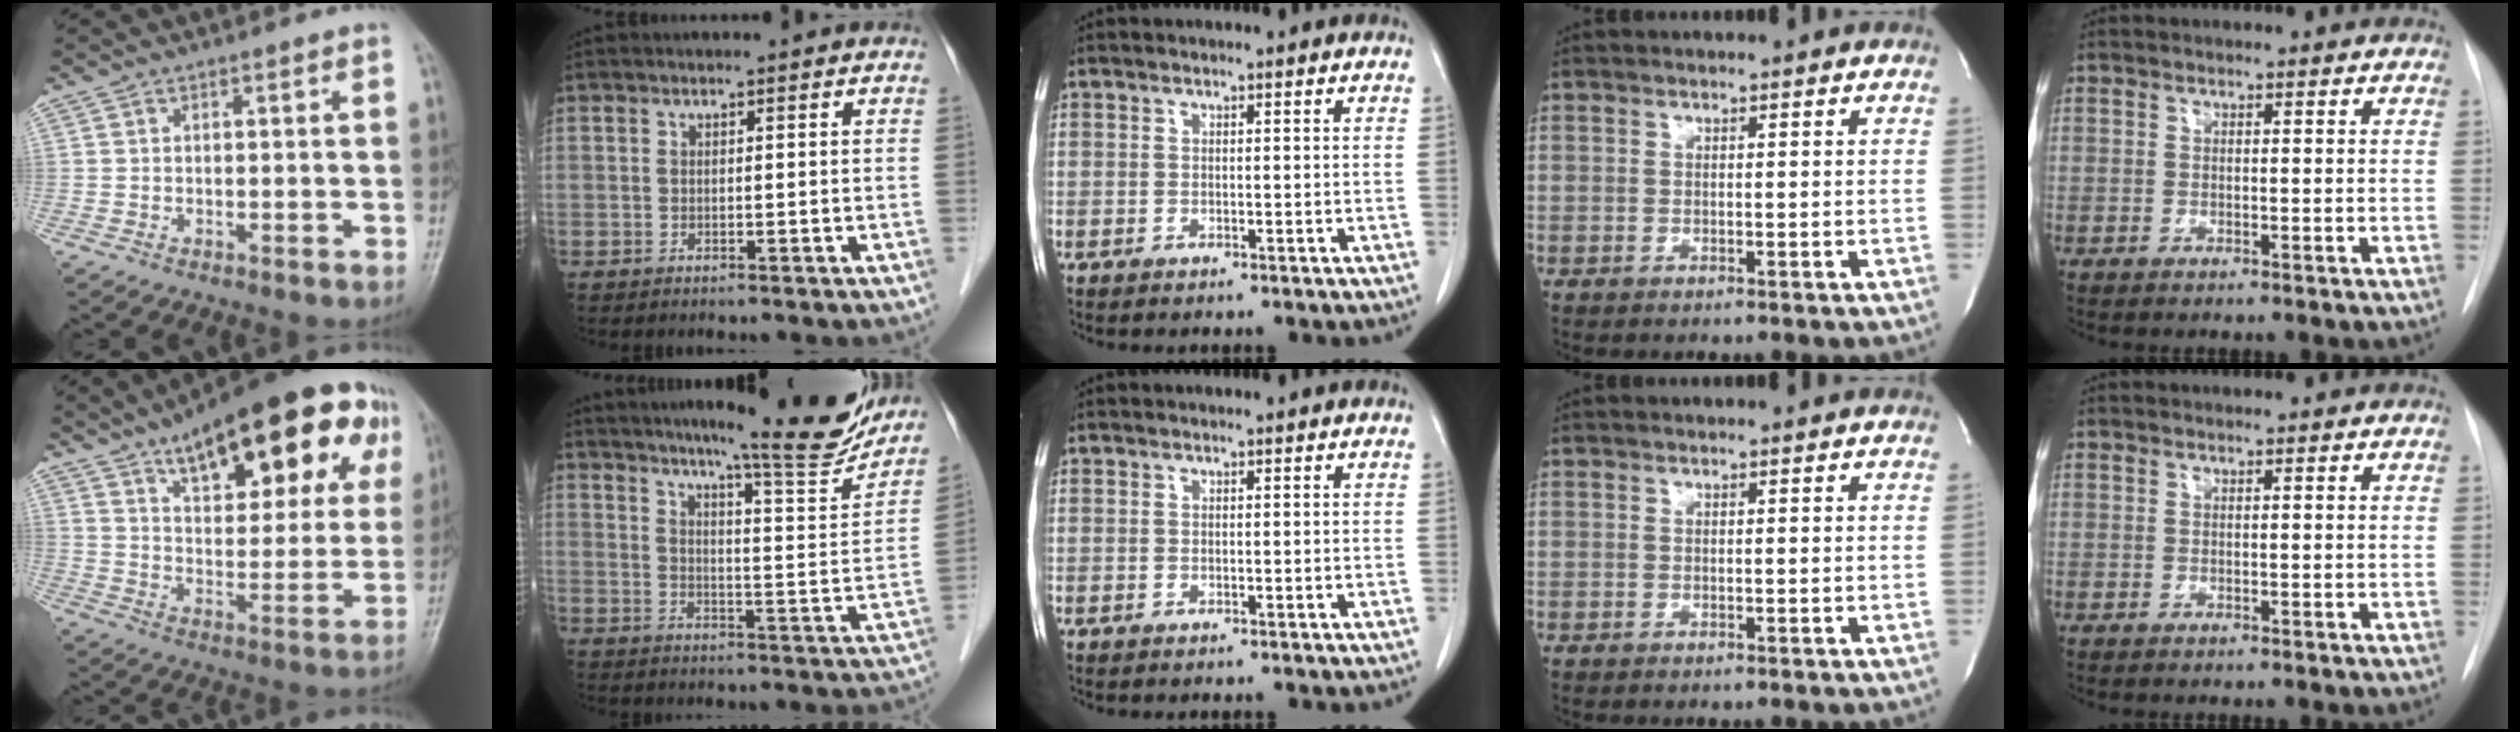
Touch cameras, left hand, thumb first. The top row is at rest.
{"thumb": {"total": 25.4, "force": [13.0, 10.3, 19.2], "torque": [-0.229, -0.013, 0.188]}, "index": {"total": 17.0, "force": [15.1, 0.2, 7.7], "torque": [-0.105, -0.037, 0.196]}}